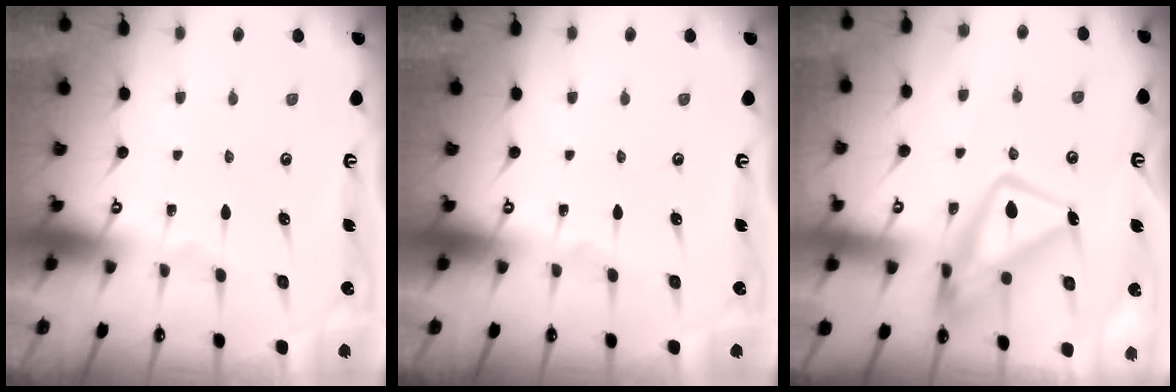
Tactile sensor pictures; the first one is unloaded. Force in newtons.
{"total": 0.0}
{"total": 12.9, "press": 12.8, "slide": 1.2}